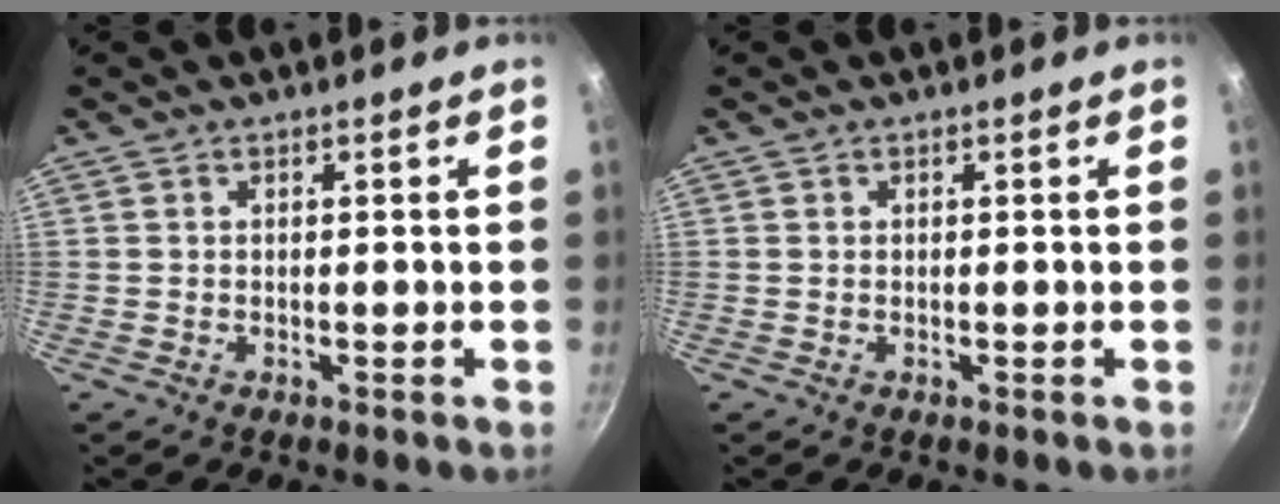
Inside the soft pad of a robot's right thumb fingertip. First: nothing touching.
{"total": 0.0}